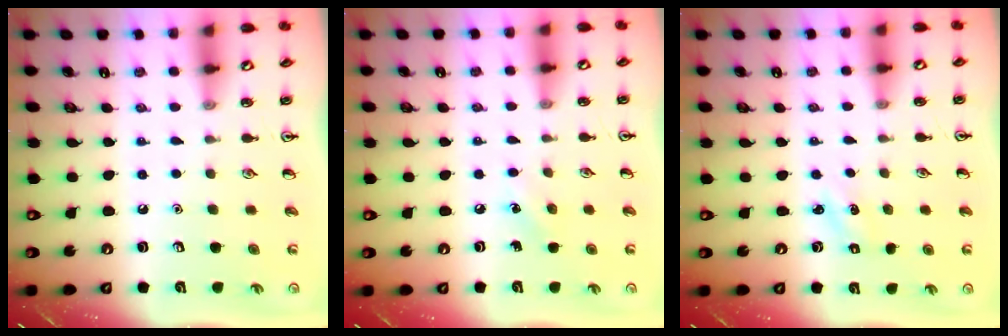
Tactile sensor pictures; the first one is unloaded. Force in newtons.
{"total": 5.7, "press": 5.5, "slide": 1.6}
{"total": 1.2, "press": 1.1, "slide": 0.4}